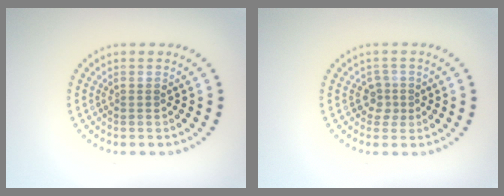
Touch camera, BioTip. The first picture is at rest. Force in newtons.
{"total": 1.8, "press": 1.4, "slide": 1.2}